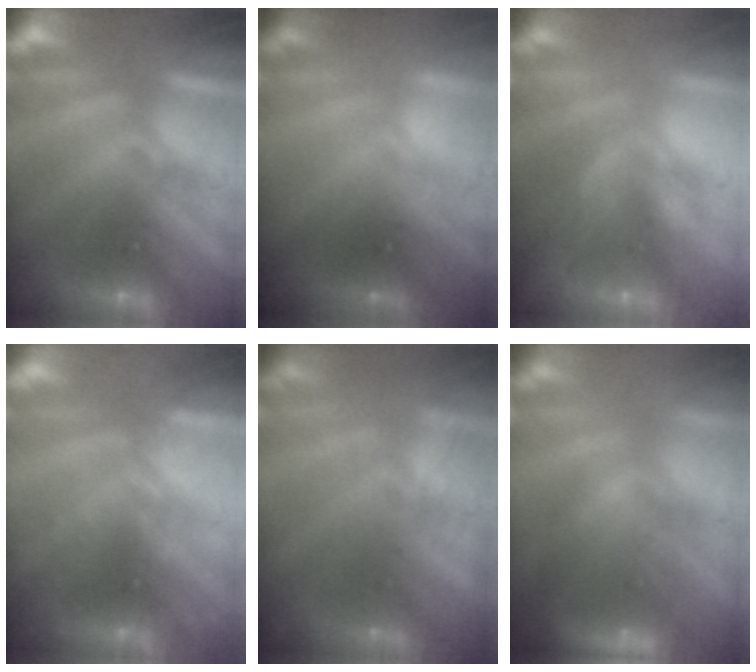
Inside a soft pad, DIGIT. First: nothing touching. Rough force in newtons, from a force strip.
{"total": 2.4}
{"total": 2.3}
{"total": 2.3}
{"total": 6.9}
{"total": 6.3}